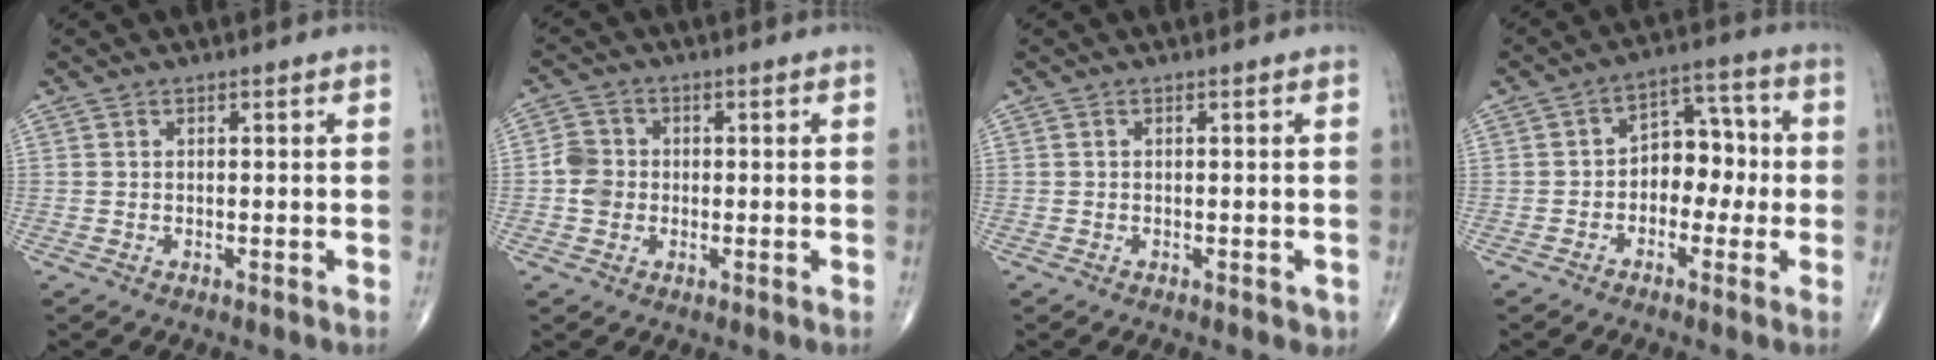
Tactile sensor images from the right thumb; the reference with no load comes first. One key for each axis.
{"total": 4.5, "fx": -0.5, "fy": 4.0, "fz": 2.0, "tx": -0.024, "ty": 0.008, "tz": -0.016}
{"total": 1.1, "fx": -0.3, "fy": 0.7, "fz": 0.8, "tx": -0.005, "ty": -0.001, "tz": -0.003}
{"total": 8.5, "fx": -1.0, "fy": 6.0, "fz": 5.9, "tx": -0.046, "ty": 0.037, "tz": -0.029}